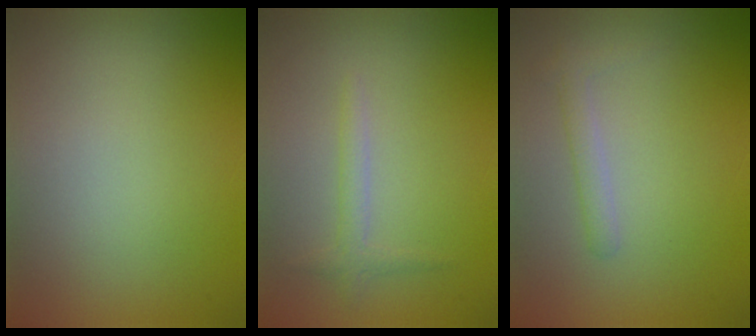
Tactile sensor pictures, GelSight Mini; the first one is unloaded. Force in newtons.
{"total": 1.3, "press": 1.3, "slide": 0.0}
{"total": 1.3, "press": 1.3, "slide": 0.1}